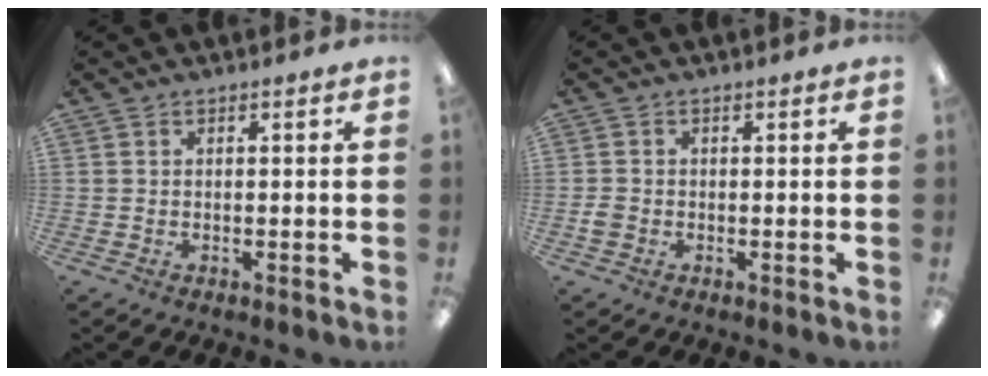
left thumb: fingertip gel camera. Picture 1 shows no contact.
{"total": 1.7, "force": [-0.5, 1.5, 0.8], "torque": [-0.013, 0.004, -0.009]}